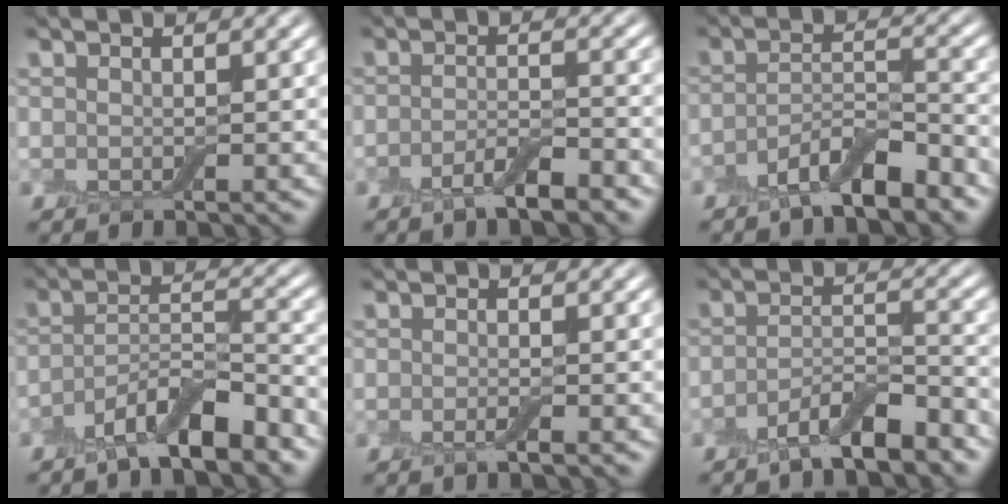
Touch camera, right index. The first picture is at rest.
{"total": 3.2, "force": [-2.1, 0.7, 2.3], "torque": [-0.042, 0.004, -0.042]}
{"total": 4.9, "force": [-3.4, 1.3, 3.2], "torque": [-0.056, 0.000, -0.064]}
{"total": 6.1, "force": [-4.2, 1.6, 4.1], "torque": [-0.070, 0.000, -0.076]}
{"total": 1.2, "force": [-0.5, 0.1, 1.0], "torque": [-0.016, -0.006, -0.011]}
{"total": 4.8, "force": [-3.4, 1.2, 3.2], "torque": [-0.054, 0.001, -0.064]}